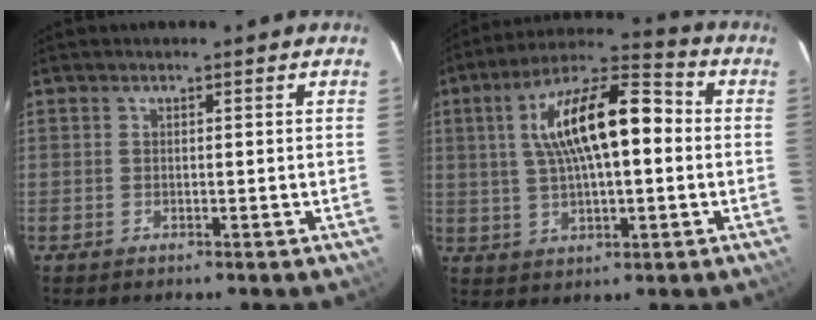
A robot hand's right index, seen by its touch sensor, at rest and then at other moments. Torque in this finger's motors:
{"motor_torque": [0.92, -0.29, 1.05, 0.21]}